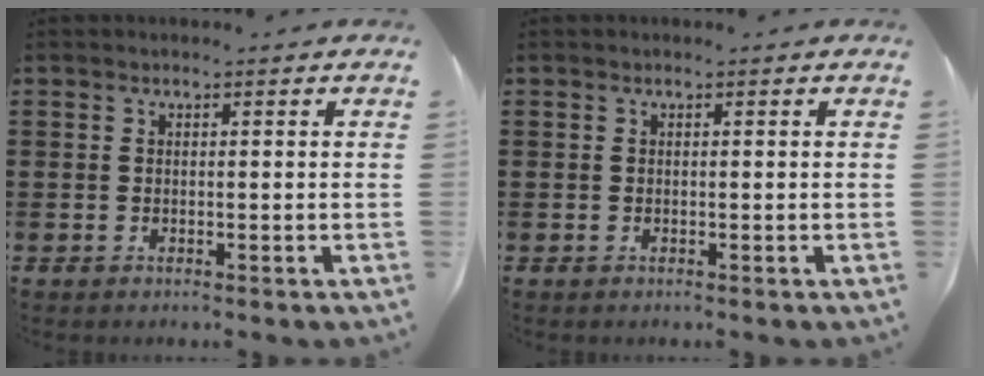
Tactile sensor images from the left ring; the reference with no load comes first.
{"total": 0.0}